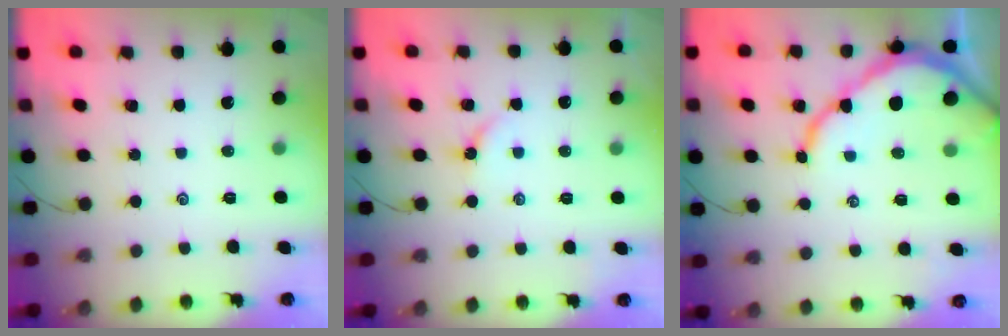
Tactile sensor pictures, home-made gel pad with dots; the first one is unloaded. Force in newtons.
{"total": 4.8, "press": 4.8, "slide": 0.5}
{"total": 9.7, "press": 9.7, "slide": 1.3}